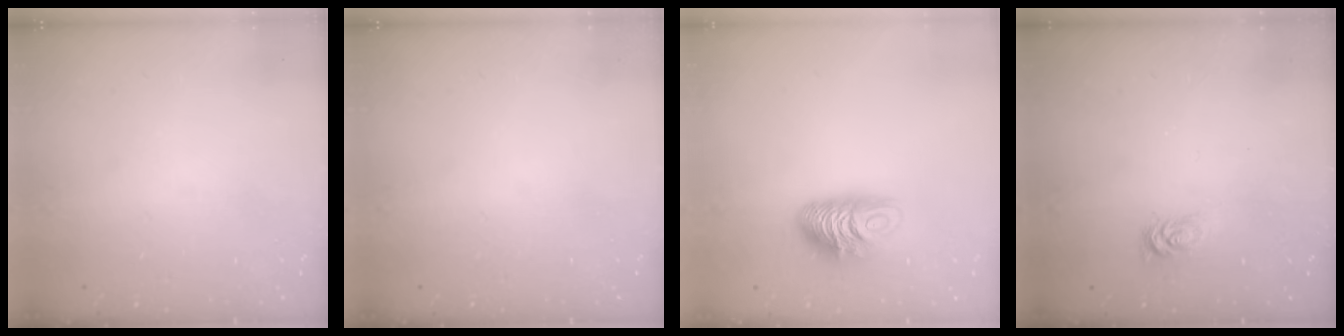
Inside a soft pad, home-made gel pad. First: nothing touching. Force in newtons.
{"total": 0.0}
{"total": 10.7, "press": 10.6, "slide": 0.7}
{"total": 2.6, "press": 2.6, "slide": 0.4}